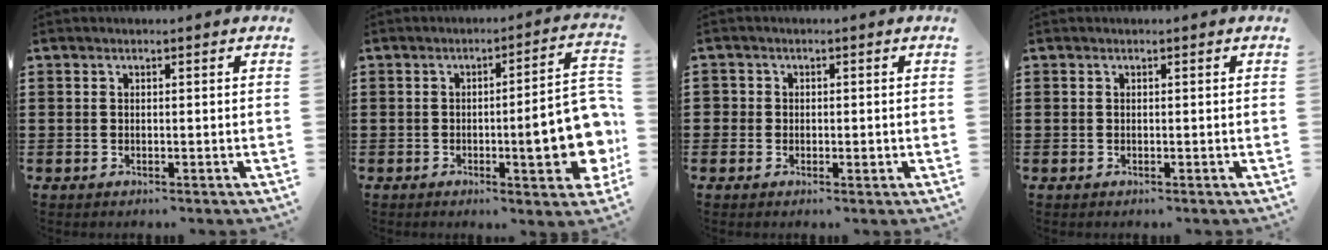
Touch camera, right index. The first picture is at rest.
{"total": 12.0, "force": [-1.9, 2.8, 11.6], "torque": [-0.144, -0.014, -0.030]}
{"total": 1.2, "force": [-0.2, 1.1, 0.4], "torque": [-0.012, 0.001, -0.004]}
{"total": 0.0}